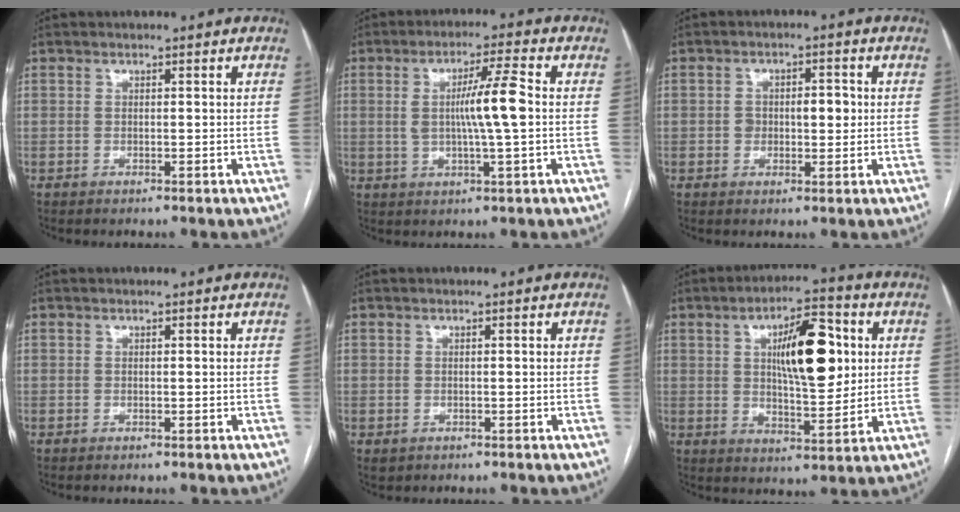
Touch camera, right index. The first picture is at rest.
{"total": 8.1, "force": [0.4, 0.0, 8.1], "torque": [-0.144, 0.003, 0.004]}
{"total": 4.8, "force": [0.2, 2.7, 3.9], "torque": [-0.059, 0.014, 0.008]}
{"total": 0.0}
{"total": 0.9, "force": [-0.2, 0.9, 0.2], "torque": [-0.008, 0.003, 0.005]}
{"total": 13.0, "force": [3.1, 4.0, 12.0], "torque": [-0.191, 0.013, 0.050]}